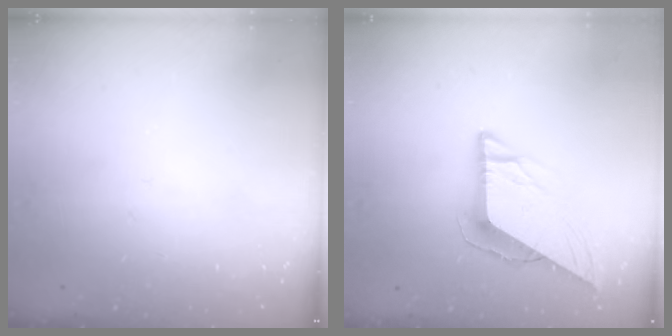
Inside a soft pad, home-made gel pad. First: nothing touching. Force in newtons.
{"total": 9.8, "press": 9.7, "slide": 1.1}